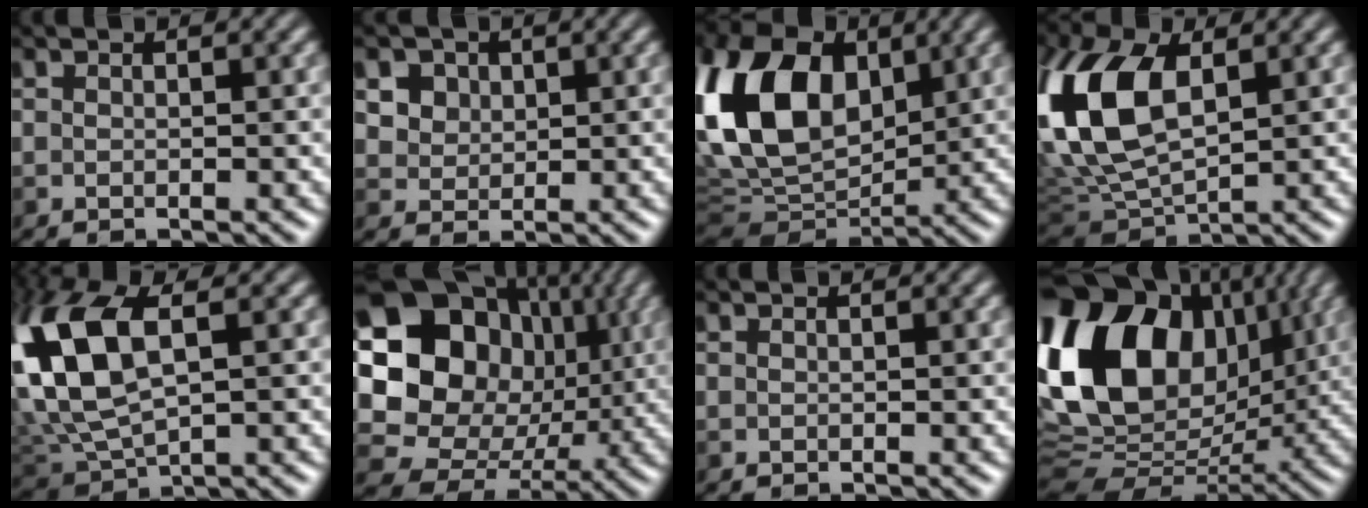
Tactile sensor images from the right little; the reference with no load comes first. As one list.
[{"total": 5.4, "force": [2.6, 4.0, 2.5], "torque": [-0.056, 0.004, 0.043]}, {"total": 15.4, "force": [3.7, 10.2, 11.0], "torque": [-0.252, 0.022, 0.055]}, {"total": 13.5, "force": [2.8, 7.9, 10.6], "torque": [-0.262, 0.012, 0.050]}, {"total": 12.1, "force": [2.2, 6.0, 10.2], "torque": [-0.245, 0.013, 0.040]}, {"total": 18.8, "force": [3.6, 15.9, 9.3], "torque": [-0.180, 0.030, 0.066]}, {"total": 0.0}, {"total": 17.4, "force": [4.2, 12.1, 11.8], "torque": [-0.251, 0.031, 0.061]}]